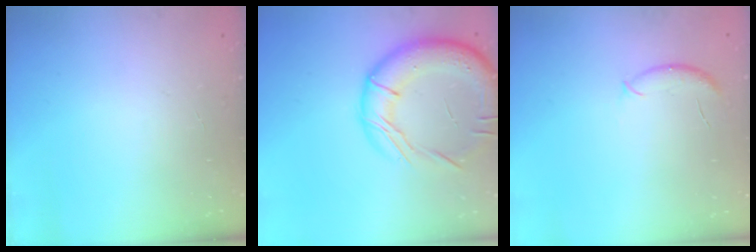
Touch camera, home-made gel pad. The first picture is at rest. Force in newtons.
{"total": 20.3, "press": 20.2, "slide": 2.1}
{"total": 6.4, "press": 6.3, "slide": 1.0}